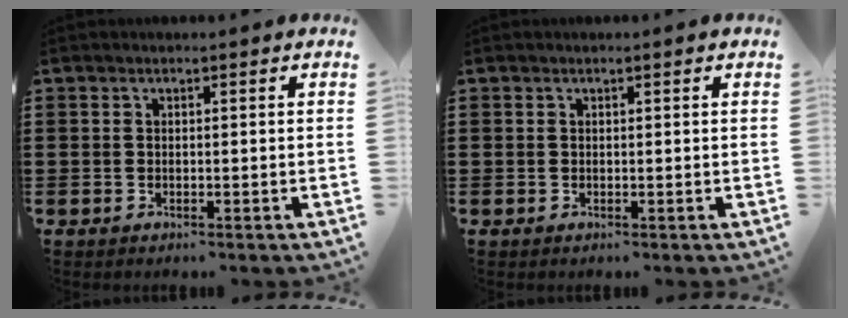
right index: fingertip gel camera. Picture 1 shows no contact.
{"total": 0.0}